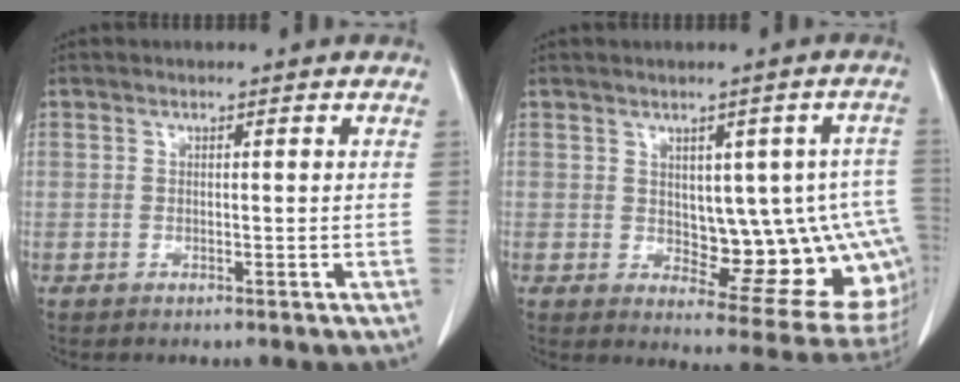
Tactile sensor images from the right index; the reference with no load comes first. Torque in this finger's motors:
{"motor_torque": [0.43, 0.43, 0.24, 0.02]}